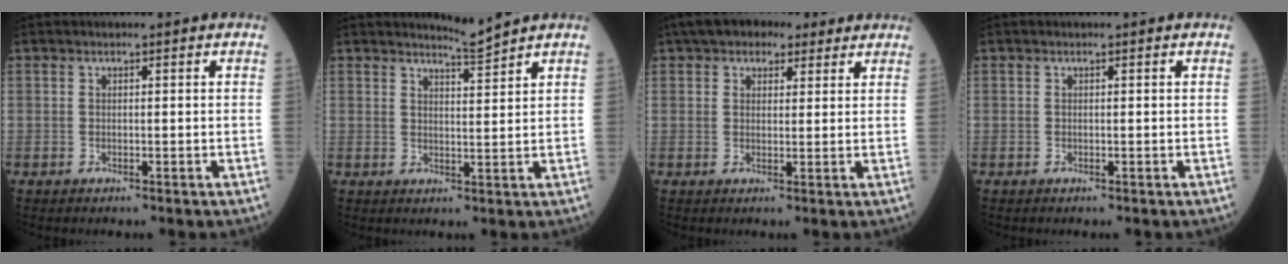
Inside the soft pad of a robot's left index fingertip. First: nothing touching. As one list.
[{"total": 2.2, "force": [2.0, -0.9, -0.2], "torque": [-0.008, -0.012, 0.040]}, {"total": 7.5, "force": [5.3, 3.8, 3.7], "torque": [-0.051, 0.038, 0.081]}, {"total": 0.0}]